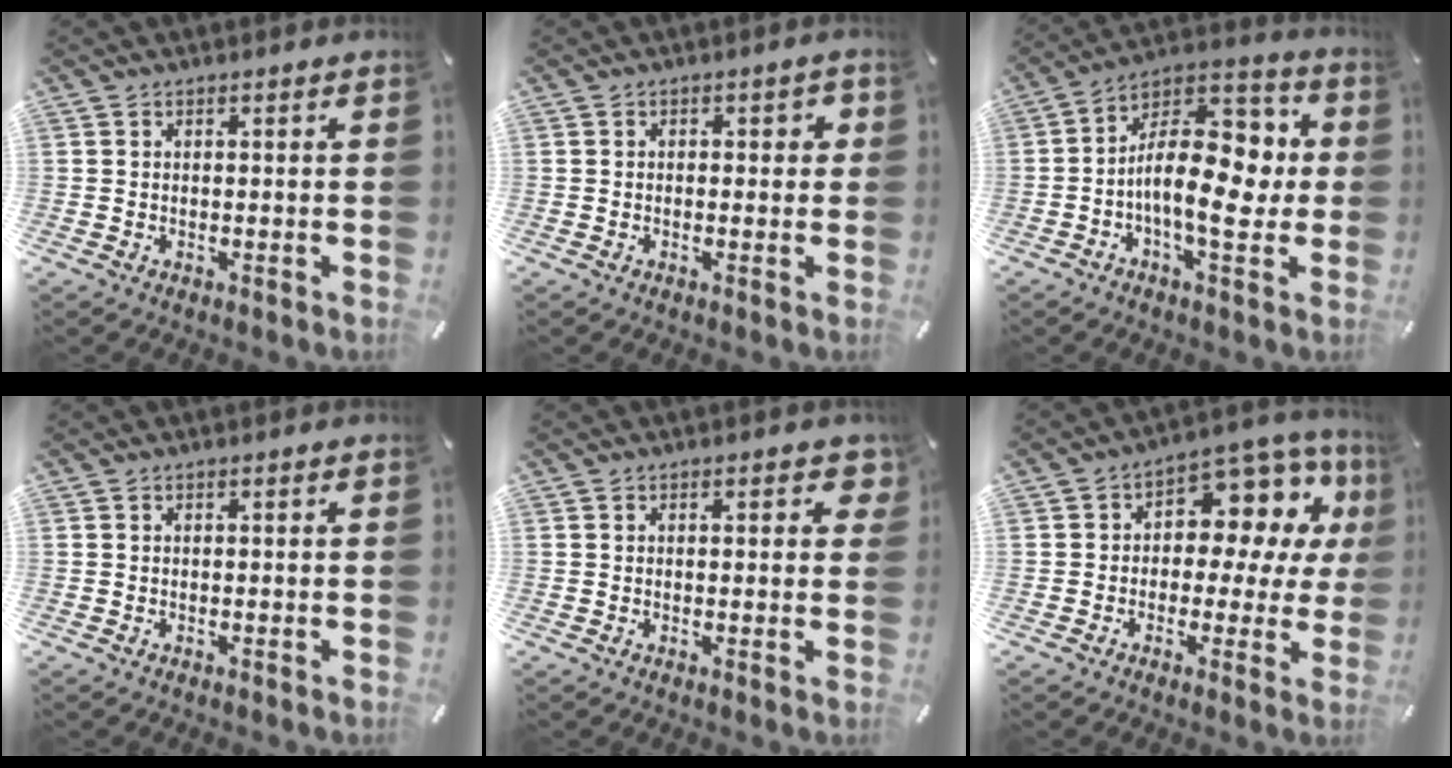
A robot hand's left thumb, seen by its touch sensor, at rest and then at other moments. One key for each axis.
{"total": 2.0, "fx": -0.4, "fy": 1.0, "fz": 1.7, "tx": -0.023, "ty": 0.005, "tz": -0.011}
{"total": 18.1, "fx": -1.4, "fy": 9.8, "fz": 15.2, "tx": -0.234, "ty": -0.004, "tz": -0.018}
{"total": 0.0}
{"total": 3.3, "fx": 1.2, "fy": 1.4, "fz": 2.7, "tx": -0.034, "ty": -0.002, "tz": 0.013}
{"total": 10.0, "fx": 2.9, "fy": 7.0, "fz": 6.6, "tx": -0.083, "ty": -0.032, "tz": 0.050}